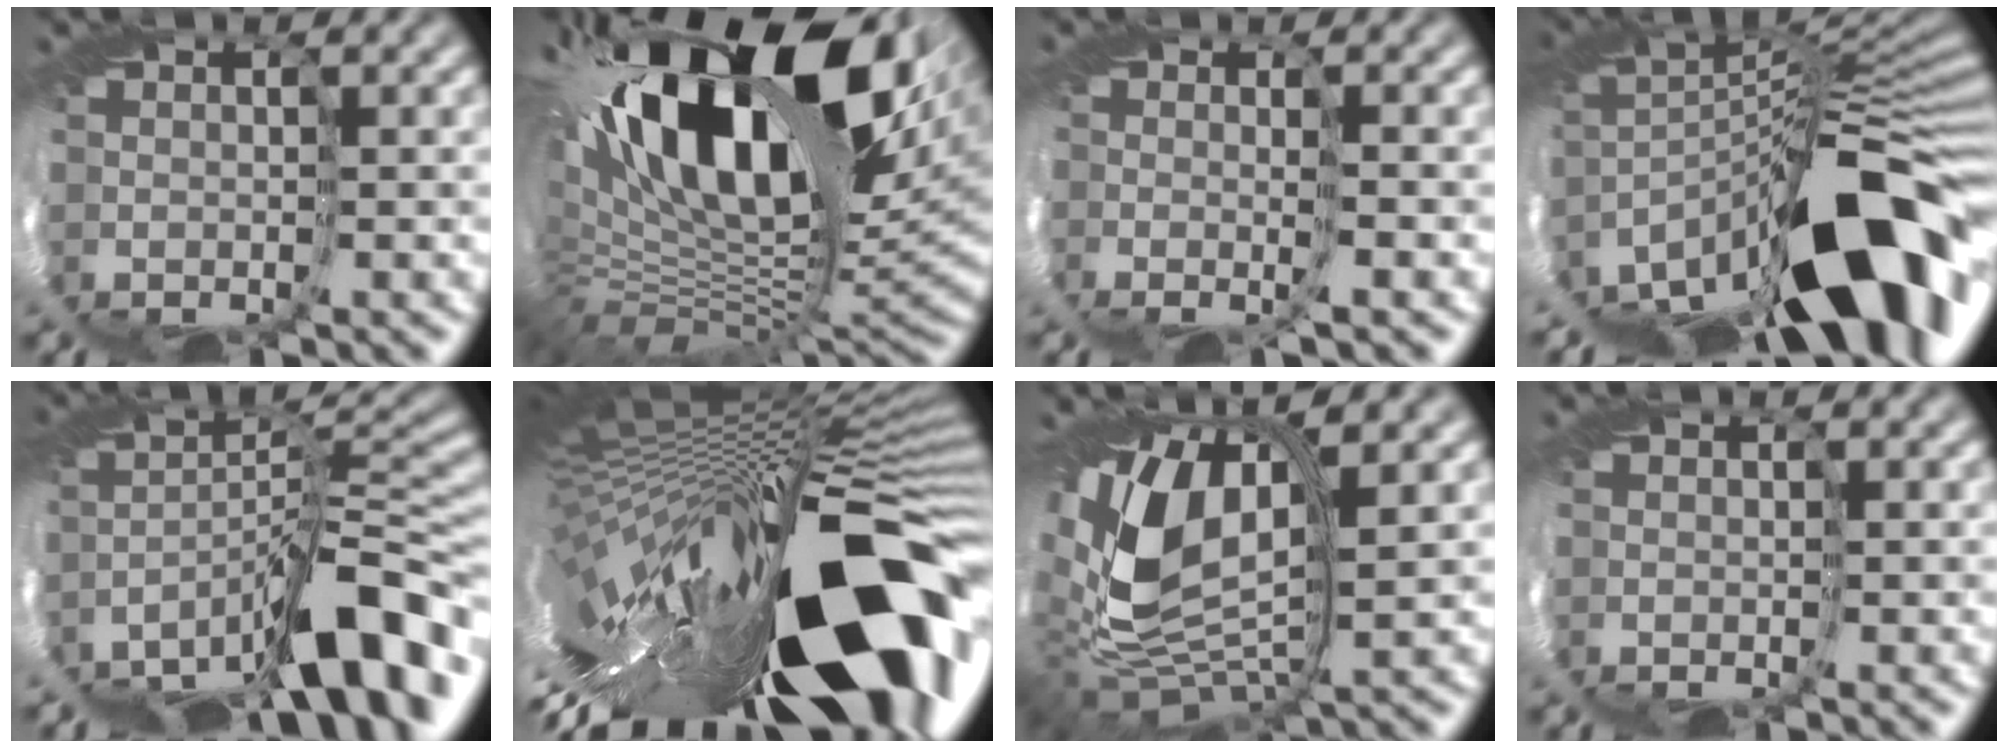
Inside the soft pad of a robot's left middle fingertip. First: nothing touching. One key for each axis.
{"total": 16.4, "fx": 5.8, "fy": 8.6, "fz": 12.7, "tx": -0.241, "ty": 0.001, "tz": 0.111}
{"total": 2.4, "fx": -0.8, "fy": 0.6, "fz": 2.2, "tx": -0.065, "ty": -0.013, "tz": -0.006}
{"total": 13.2, "fx": -7.4, "fy": 3.7, "fz": 10.2, "tx": -0.179, "ty": 0.023, "tz": -0.133}
{"total": 10.4, "fx": -7.1, "fy": 2.4, "fz": 7.2, "tx": -0.138, "ty": 0.002, "tz": -0.121}
{"total": 15.7, "fx": -4.9, "fy": 4.3, "fz": 14.3, "tx": -0.226, "ty": -0.034, "tz": -0.076}
{"total": 9.3, "fx": 2.4, "fy": 4.6, "fz": 7.7, "tx": -0.192, "ty": -0.002, "tz": 0.042}
{"total": 0.0}